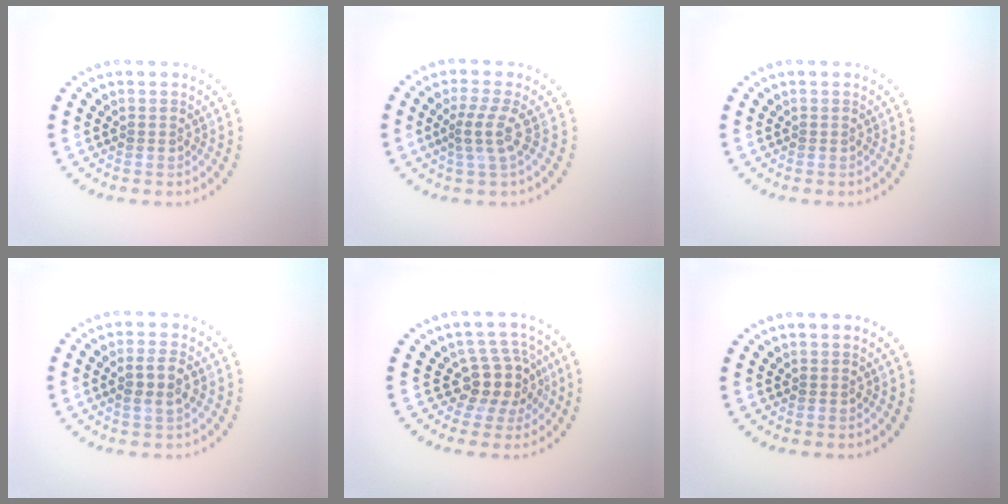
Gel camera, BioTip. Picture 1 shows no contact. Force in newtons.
{"total": 2.5, "press": 1.7, "slide": 1.9}
{"total": 0.0}
{"total": 2.2, "press": 2.1, "slide": 0.7}
{"total": 3.9, "press": 3.0, "slide": 2.4}
{"total": 0.0}